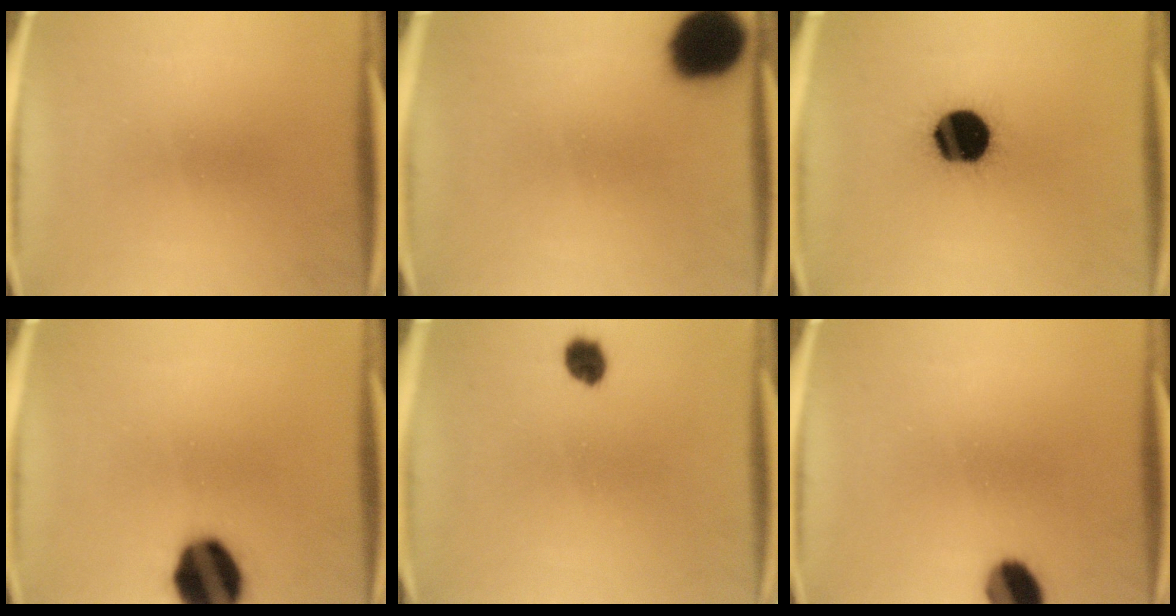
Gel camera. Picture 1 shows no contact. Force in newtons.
{"total": 15.6}
{"total": 18.3}
{"total": 16.3}
{"total": 3.8}
{"total": 7.5}